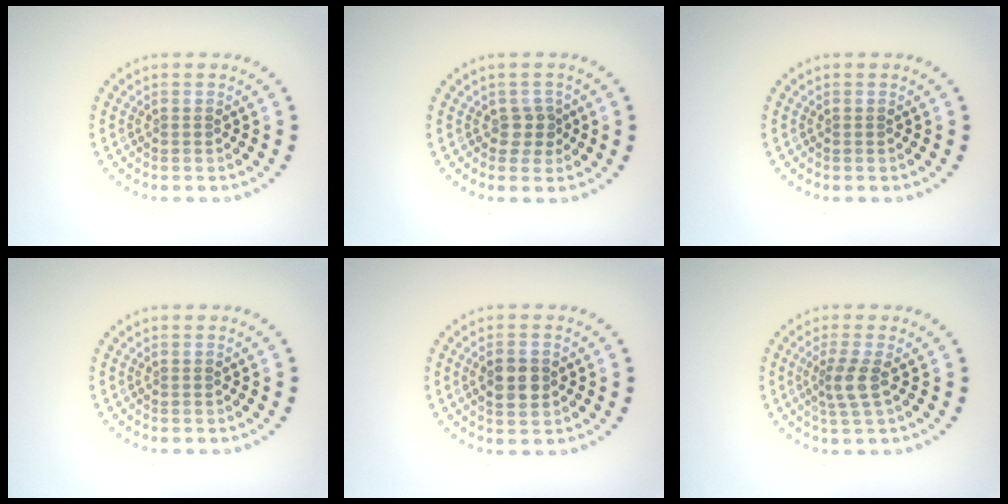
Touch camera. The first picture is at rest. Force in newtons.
{"total": 1.7, "press": 1.4, "slide": 1.0}
{"total": 0.0}
{"total": 0.0}
{"total": 2.9, "press": 2.9, "slide": 0.1}
{"total": 2.5, "press": 1.9, "slide": 1.6}